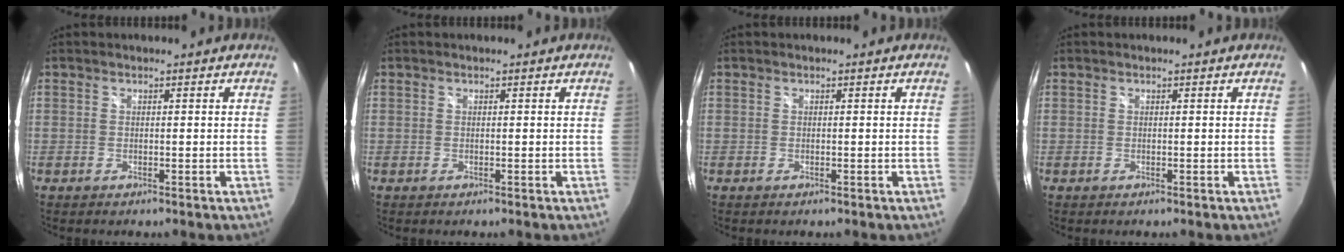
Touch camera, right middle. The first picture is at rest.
{"total": 0.0}
{"total": 0.0}
{"total": 0.0}